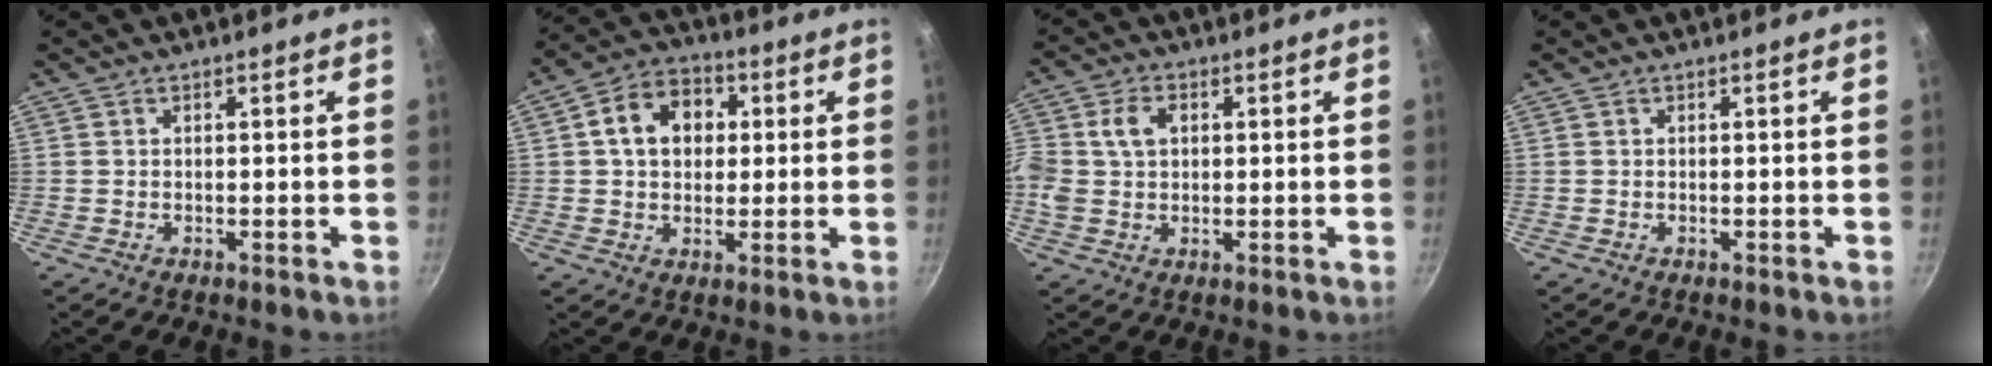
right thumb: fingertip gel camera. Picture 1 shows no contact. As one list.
[{"total": 10.8, "force": [2.2, 8.3, 6.6], "torque": [-0.079, 0.017, 0.023]}, {"total": 7.6, "force": [1.3, 5.7, 4.9], "torque": [-0.091, 0.013, 0.017]}, {"total": 0.0}]